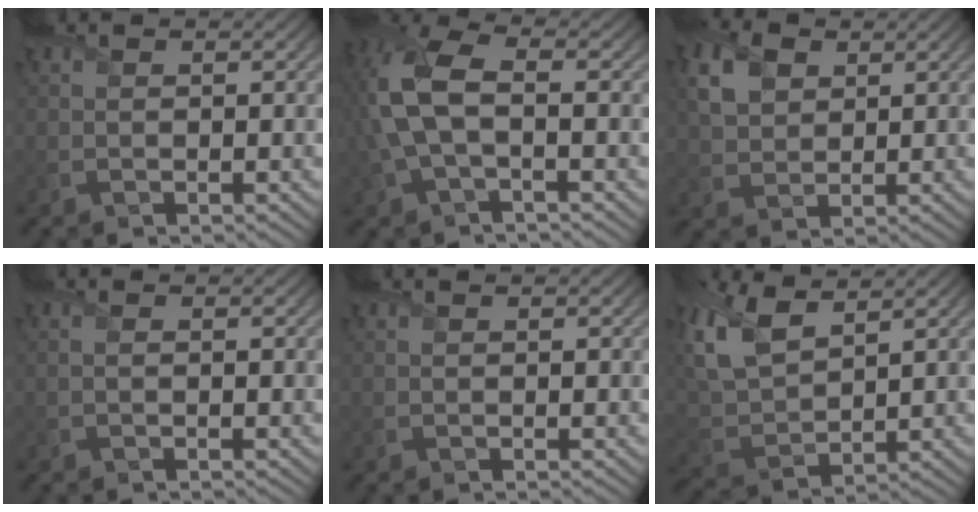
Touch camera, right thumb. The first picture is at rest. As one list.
[{"total": 9.0, "force": [0.5, 4.8, 7.6], "torque": [-0.202, 0.011, 0.004]}, {"total": 5.8, "force": [2.3, 4.1, 3.5], "torque": [-0.097, 0.009, 0.043]}, {"total": 0.7, "force": [-0.2, 0.1, 0.6], "torque": [-0.015, 0.000, -0.006]}, {"total": 0.0}, {"total": 9.6, "force": [5.5, 4.7, 6.4], "torque": [-0.183, 0.015, 0.113]}]